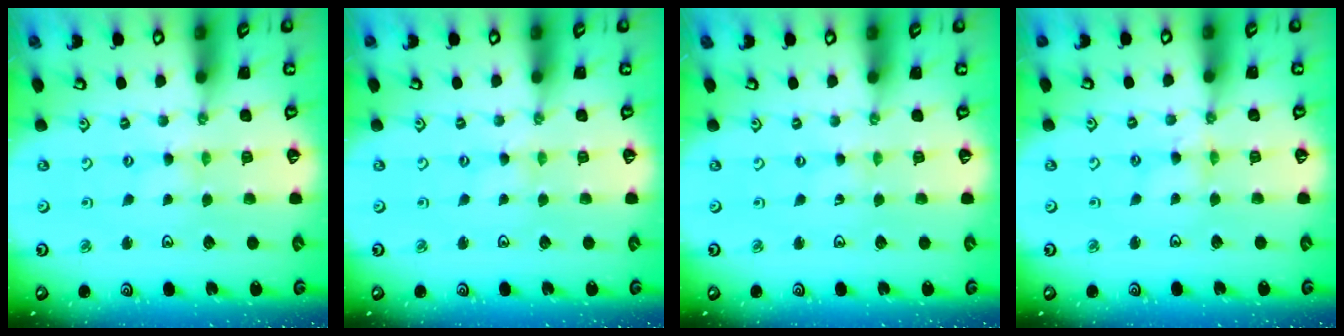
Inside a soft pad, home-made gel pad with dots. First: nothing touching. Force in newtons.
{"total": 0.0}
{"total": 0.6, "press": 0.6, "slide": 0.1}
{"total": 2.0, "press": 2.0, "slide": 0.3}